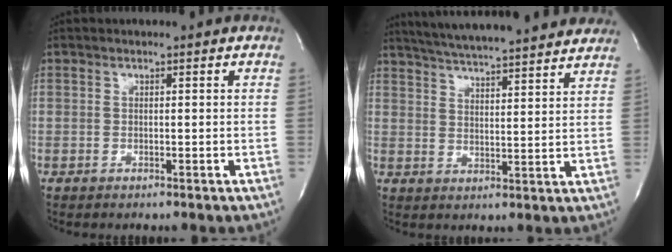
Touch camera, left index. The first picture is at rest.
{"total": 21.7, "force": [19.5, 1.8, 9.3], "torque": [-0.154, 0.011, 0.264]}